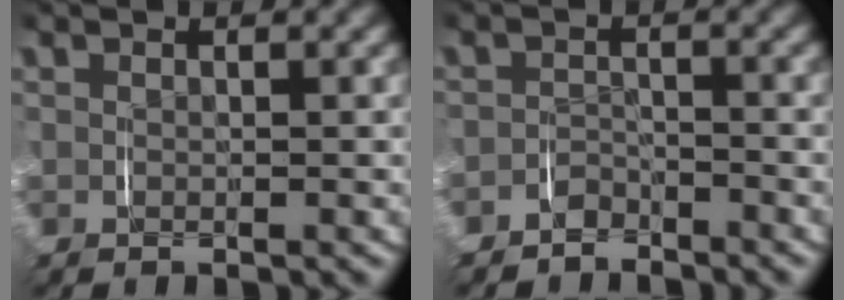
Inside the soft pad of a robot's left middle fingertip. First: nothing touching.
{"total": 2.3, "force": [-2.1, 0.8, -0.2], "torque": [-0.001, -0.006, -0.040]}